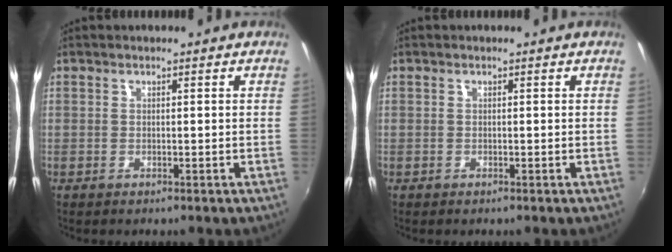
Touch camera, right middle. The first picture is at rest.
{"total": 0.0}